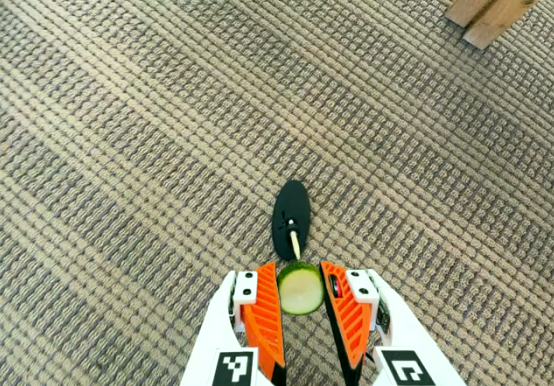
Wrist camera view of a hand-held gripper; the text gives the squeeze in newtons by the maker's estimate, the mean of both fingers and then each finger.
{"total": 10.0, "left": 10.7, "right": 9.3}